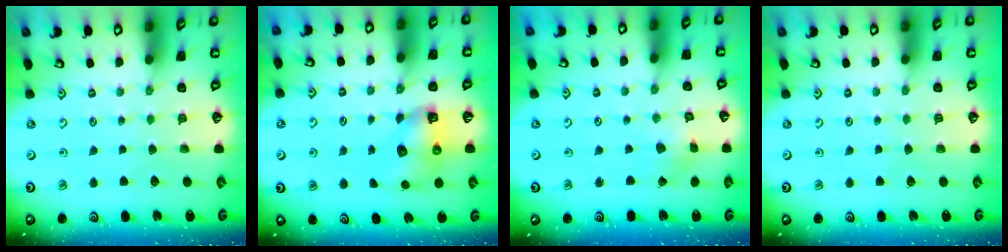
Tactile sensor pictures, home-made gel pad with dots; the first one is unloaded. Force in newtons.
{"total": 6.9, "press": 6.8, "slide": 0.9}
{"total": 2.3, "press": 2.3, "slide": 0.1}
{"total": 0.0}